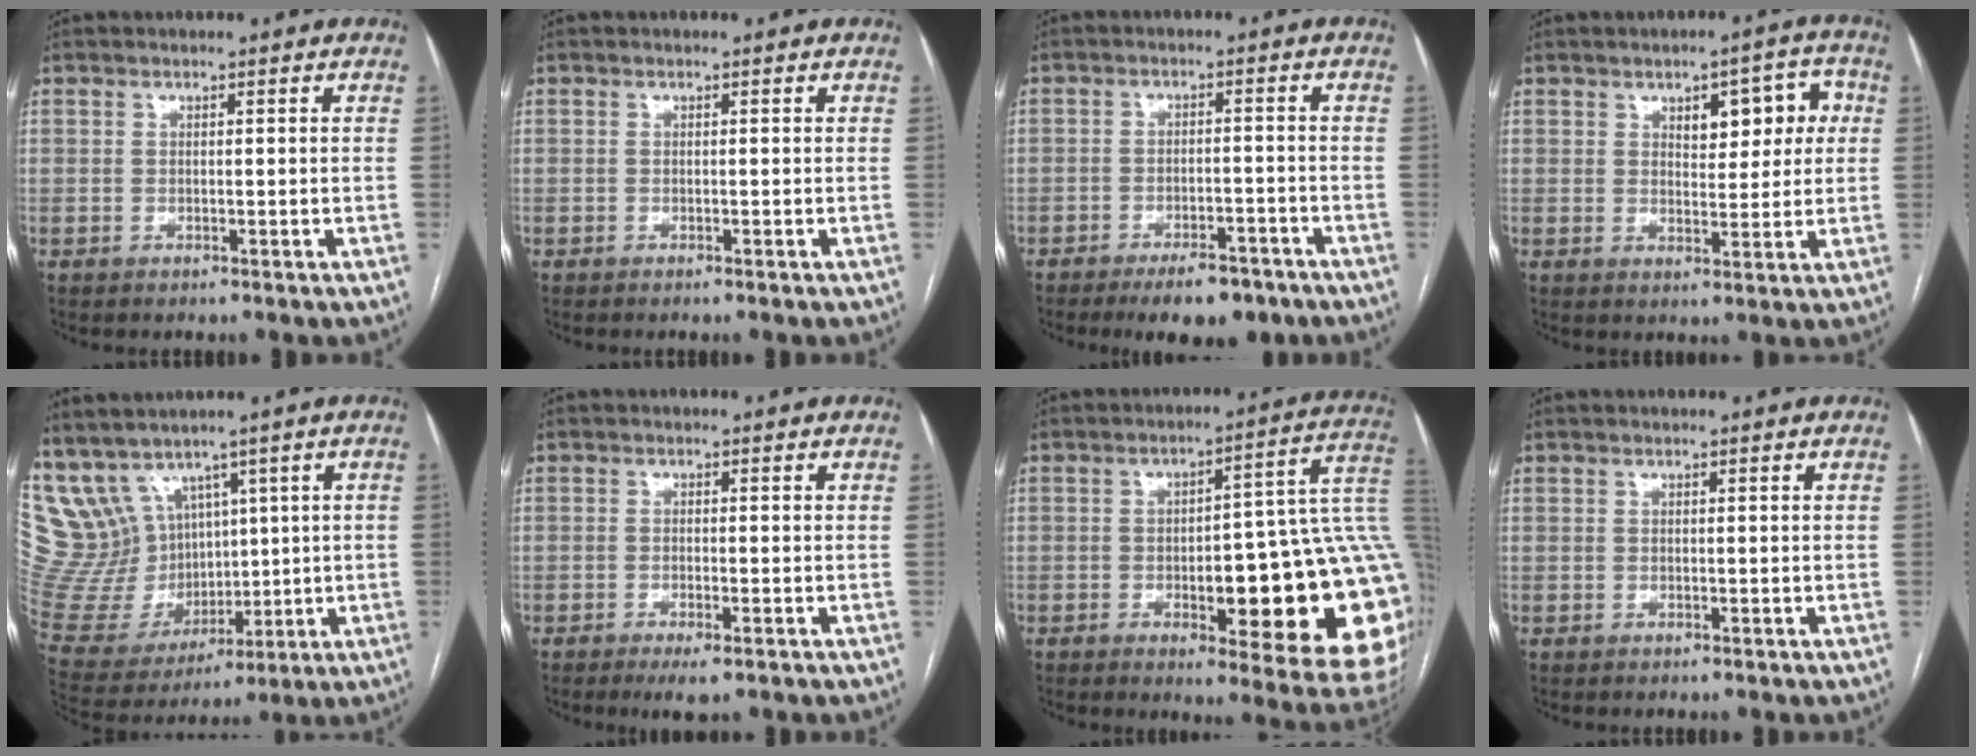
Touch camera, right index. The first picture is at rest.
{"total": 0.0}
{"total": 7.5, "force": [-5.5, 2.8, 4.2], "torque": [-0.057, 0.000, -0.081]}
{"total": 7.3, "force": [2.2, 3.3, 6.1], "torque": [-0.069, 0.023, 0.033]}
{"total": 14.6, "force": [8.3, 11.0, 4.9], "torque": [-0.141, 0.057, 0.207]}
{"total": 3.4, "force": [-2.0, 0.5, 2.7], "torque": [-0.044, -0.007, -0.030]}
{"total": 25.7, "force": [-3.2, 5.7, 24.8], "torque": [-0.224, 0.029, -0.025]}
{"total": 0.0}